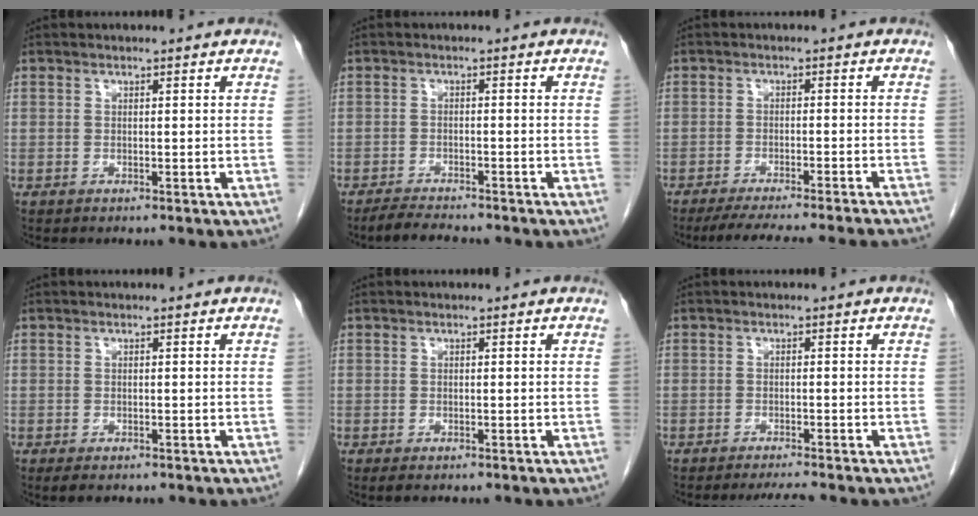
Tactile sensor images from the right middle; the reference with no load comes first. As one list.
[{"total": 3.7, "force": [-3.4, 0.3, 1.3], "torque": [-0.031, -0.016, -0.059]}, {"total": 15.3, "force": [-13.8, -0.5, 6.5], "torque": [-0.087, -0.035, -0.185]}, {"total": 1.6, "force": [-1.1, 0.7, 1.0], "torque": [-0.019, -0.004, -0.009]}, {"total": 1.1, "force": [-0.7, 0.5, 0.7], "torque": [-0.015, -0.003, -0.004]}, {"total": 2.3, "force": [-2.1, -0.6, 0.8], "torque": [-0.018, -0.011, -0.034]}]